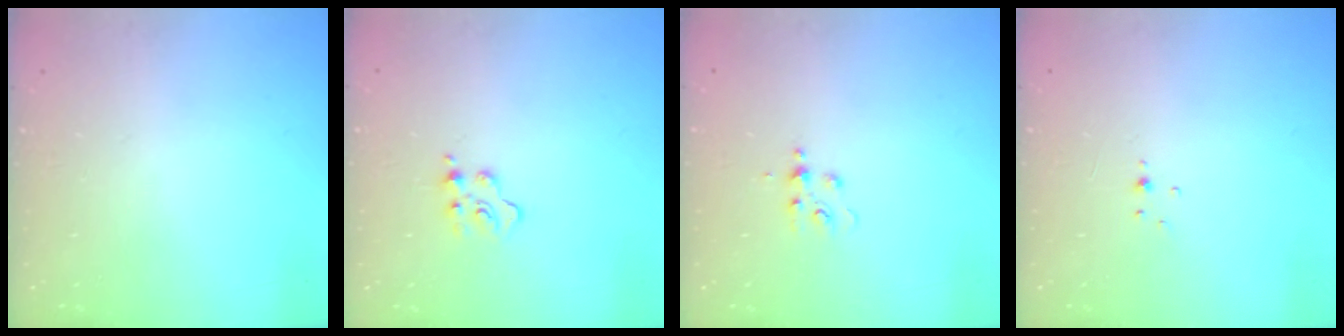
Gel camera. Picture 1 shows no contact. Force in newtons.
{"total": 3.8, "press": 3.8, "slide": 0.3}
{"total": 4.8, "press": 4.8, "slide": 0.6}
{"total": 1.5, "press": 1.5, "slide": 0.3}